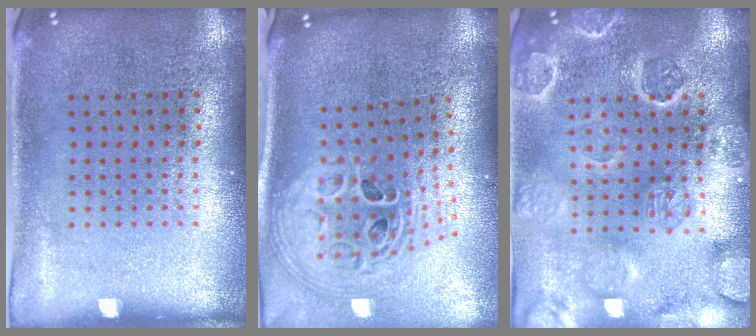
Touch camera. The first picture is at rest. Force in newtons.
{"total": 3.0, "press": 2.1, "slide": 2.1}
{"total": 3.3, "press": 3.1, "slide": 1.0}